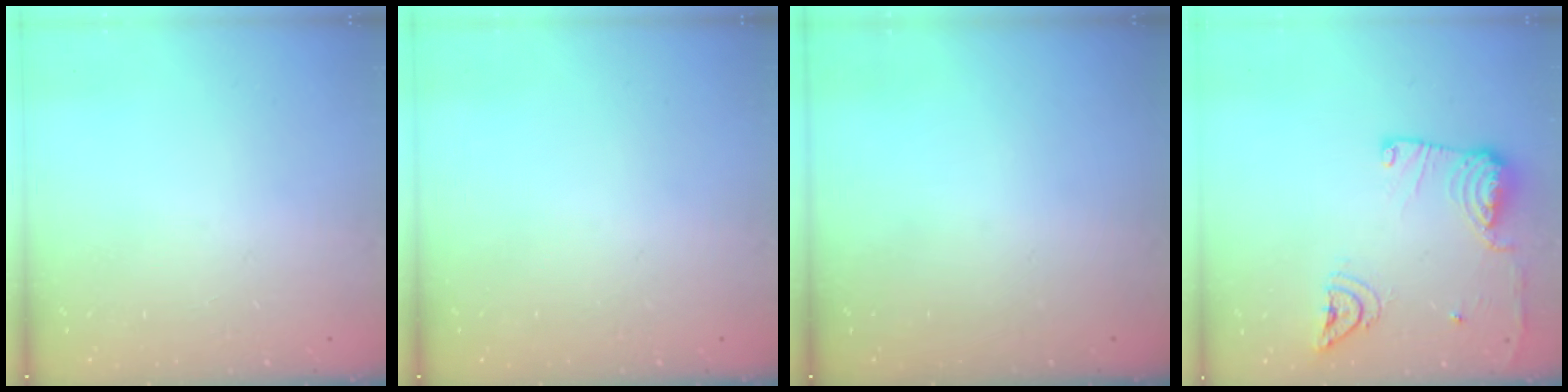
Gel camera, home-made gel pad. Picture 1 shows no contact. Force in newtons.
{"total": 0.0}
{"total": 0.0}
{"total": 13.5, "press": 13.4, "slide": 1.7}